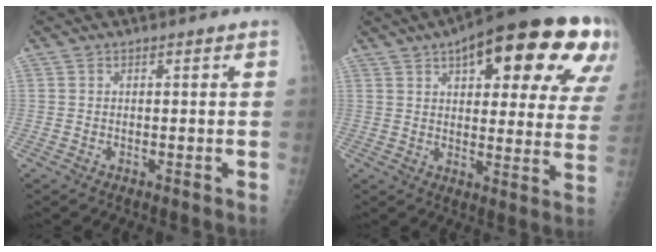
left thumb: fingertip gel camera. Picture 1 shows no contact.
{"total": 27.1, "force": [13.0, 9.9, 21.6], "torque": [-0.253, 0.001, 0.173]}